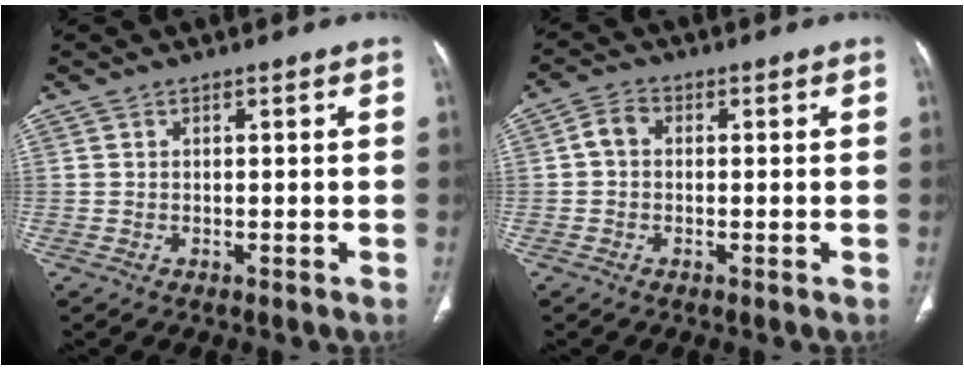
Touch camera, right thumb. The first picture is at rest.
{"total": 3.2, "force": [0.0, 2.5, 2.1], "torque": [-0.037, 0.011, -0.008]}